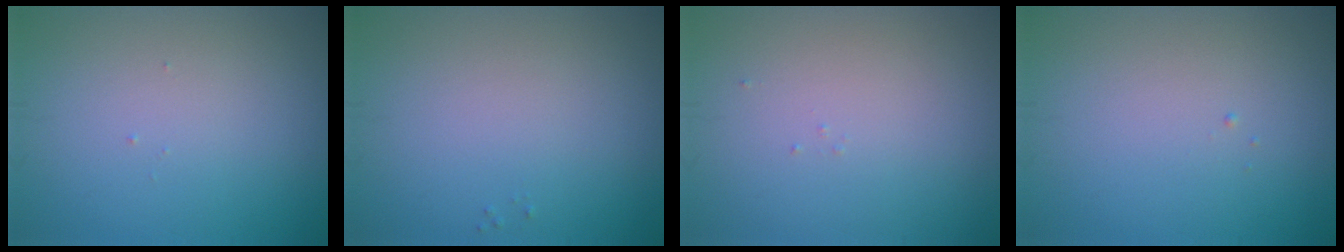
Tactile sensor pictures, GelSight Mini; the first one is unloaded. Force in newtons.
{"total": 0.0}
{"total": 0.0}
{"total": 0.0}